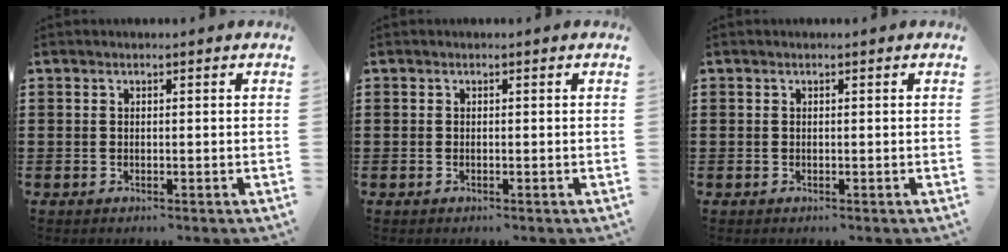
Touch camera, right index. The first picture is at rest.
{"total": 0.0}
{"total": 0.0}